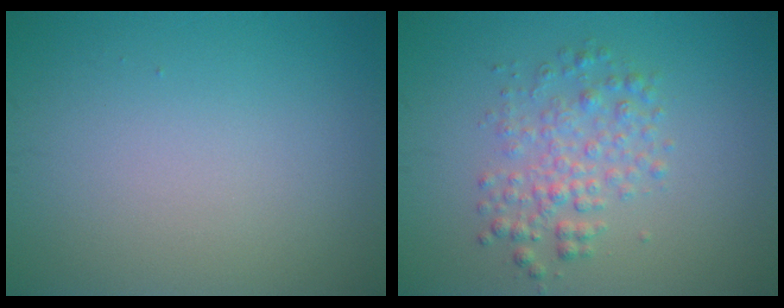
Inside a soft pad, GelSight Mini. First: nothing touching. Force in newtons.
{"total": 3.1, "press": 3.1, "slide": 0.0}